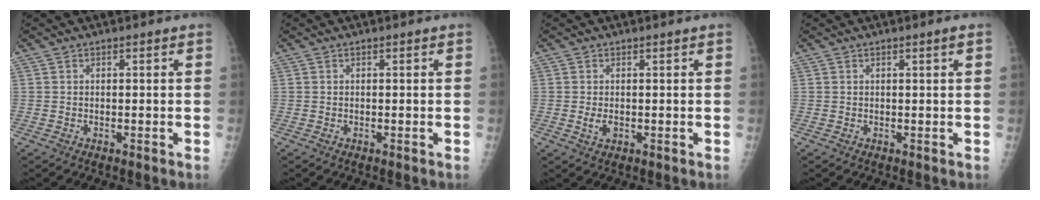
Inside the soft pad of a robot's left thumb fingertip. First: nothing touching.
{"total": 0.0}
{"total": 1.8, "force": [-0.1, 1.1, 1.5], "torque": [-0.031, -0.004, 0.002]}
{"total": 0.9, "force": [0.4, -0.2, 0.8], "torque": [-0.015, -0.002, 0.008]}